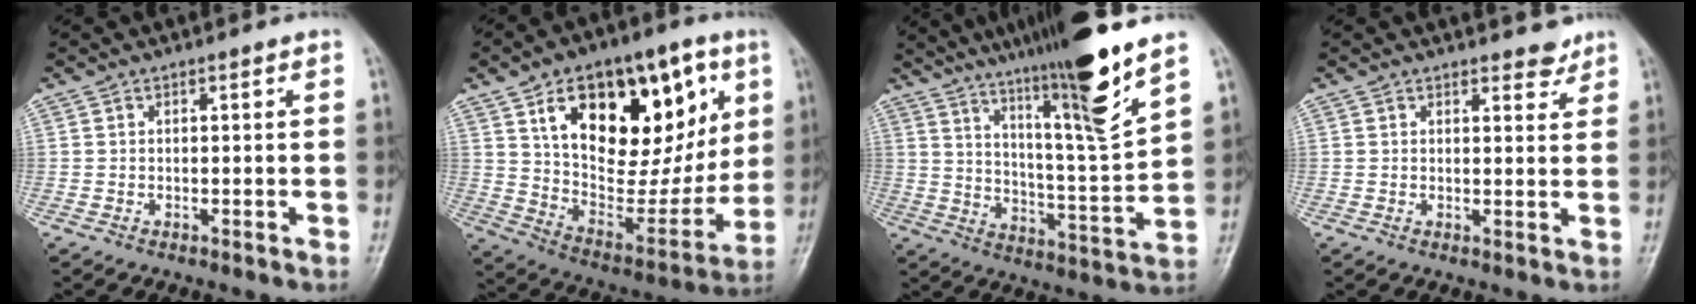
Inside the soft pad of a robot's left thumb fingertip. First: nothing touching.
{"total": 28.4, "force": [11.6, 15.4, 20.8], "torque": [-0.272, -0.013, 0.197]}
{"total": 18.3, "force": [12.5, 0.4, 13.4], "torque": [-0.200, -0.070, 0.207]}
{"total": 2.8, "force": [2.5, 1.2, 0.7], "torque": [0.008, -0.019, 0.028]}